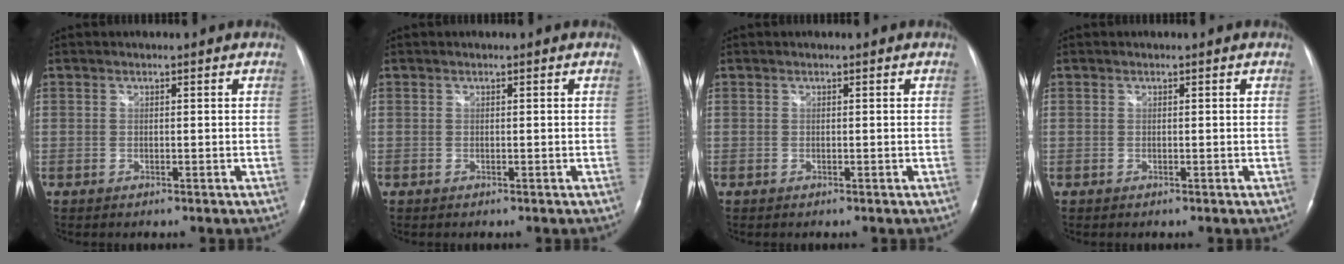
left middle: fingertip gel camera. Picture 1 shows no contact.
{"total": 0.0}
{"total": 0.0}
{"total": 0.0}